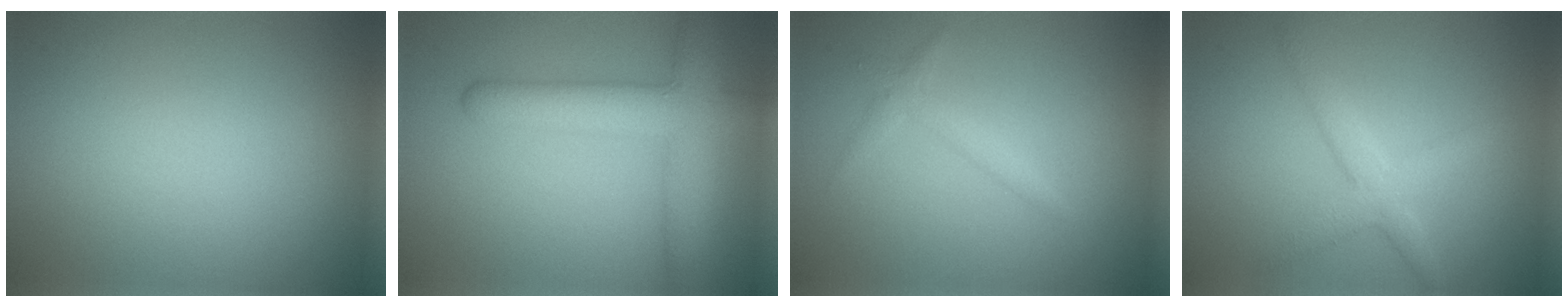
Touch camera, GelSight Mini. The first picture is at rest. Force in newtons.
{"total": 6.6, "press": 6.6, "slide": 0.4}
{"total": 1.3, "press": 1.3, "slide": 0.1}
{"total": 2.8, "press": 2.8, "slide": 0.1}